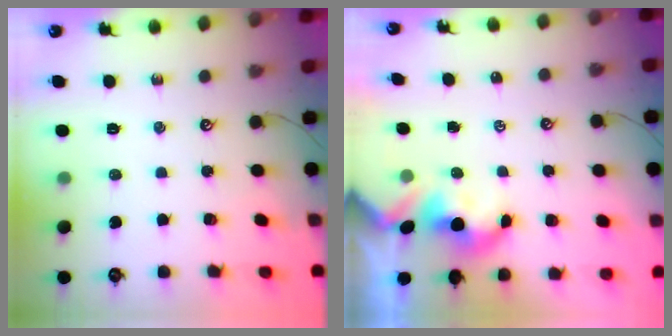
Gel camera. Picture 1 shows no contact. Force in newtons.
{"total": 1.6, "press": 1.6, "slide": 0.2}